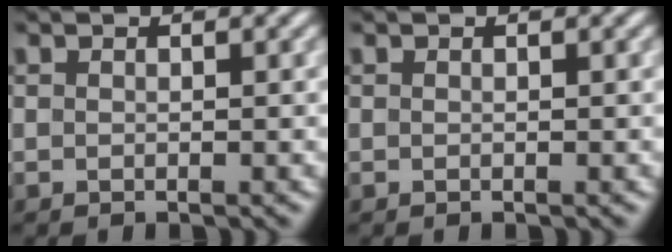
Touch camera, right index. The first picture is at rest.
{"total": 0.0}